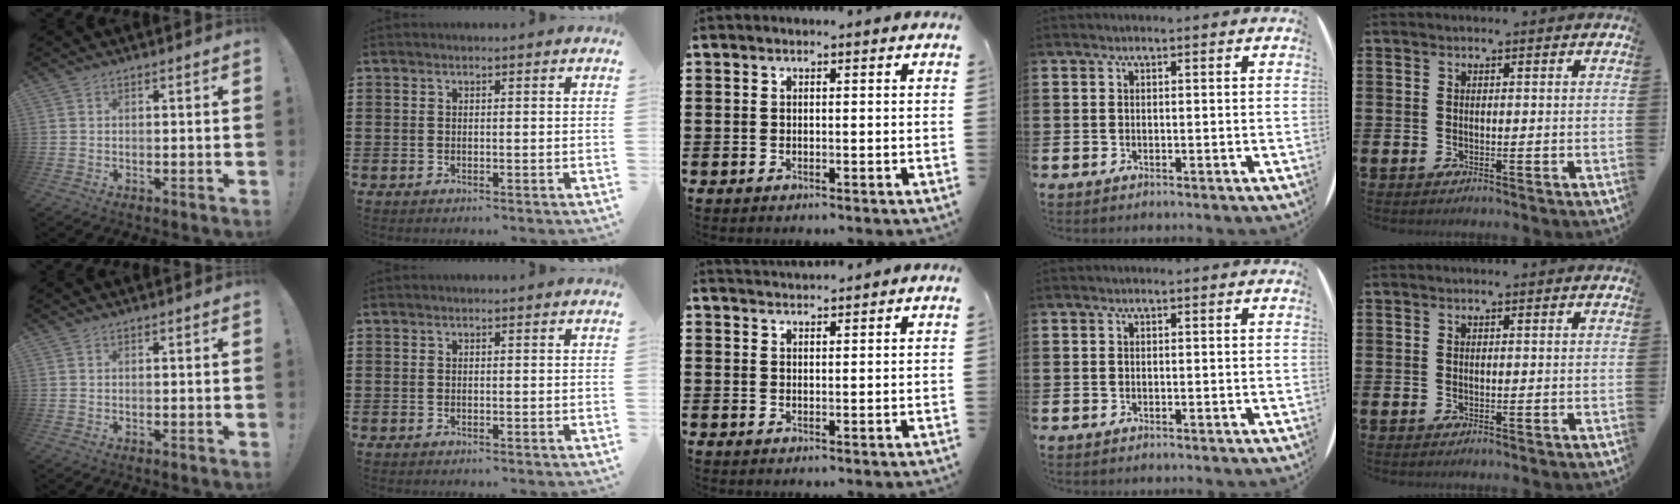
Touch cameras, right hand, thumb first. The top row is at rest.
{"middle": {"total": 1.8, "force": [1.8, 0.0, -0.3], "torque": [0.000, -0.001, 0.035]}}